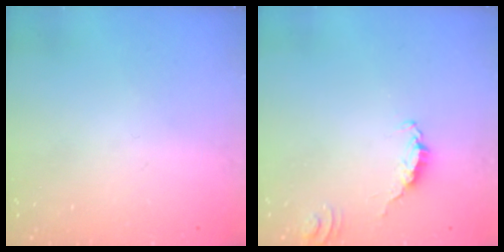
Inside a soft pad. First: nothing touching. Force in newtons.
{"total": 1.7, "press": 1.7, "slide": 0.2}